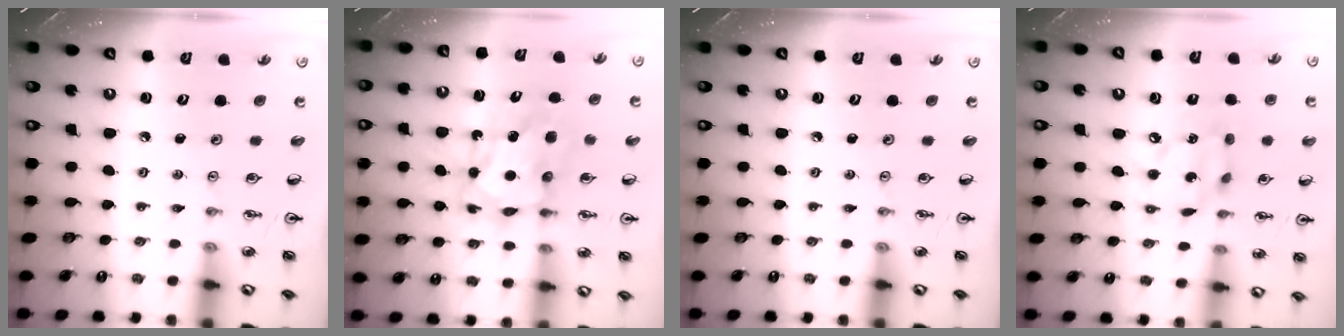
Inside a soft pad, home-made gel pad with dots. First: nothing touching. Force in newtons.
{"total": 8.2, "press": 8.1, "slide": 0.8}
{"total": 0.0}
{"total": 8.5, "press": 8.4, "slide": 0.6}